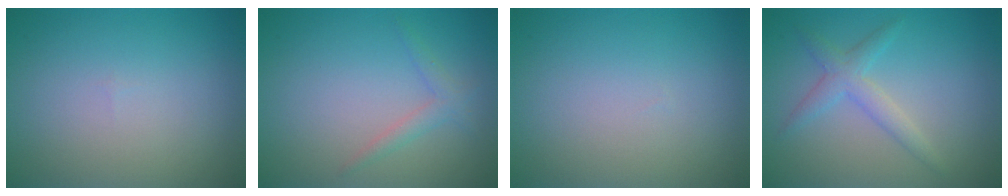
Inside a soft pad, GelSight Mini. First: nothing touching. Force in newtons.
{"total": 1.4, "press": 1.4, "slide": 0.1}
{"total": 0.0}
{"total": 2.4, "press": 2.4, "slide": 0.2}